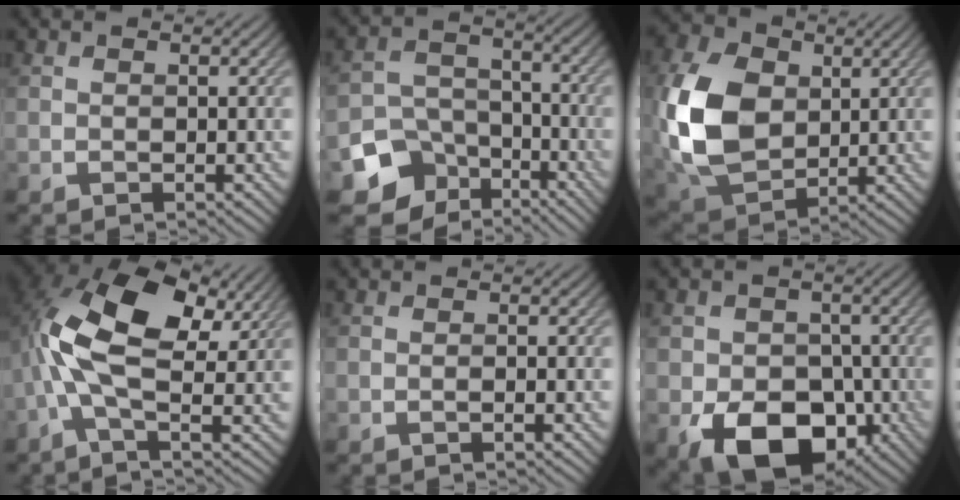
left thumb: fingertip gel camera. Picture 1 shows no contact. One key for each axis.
{"total": 8.6, "fx": -5.4, "fy": 6.1, "fz": 2.6, "tx": -0.061, "ty": -0.020, "tz": -0.104}
{"total": 13.6, "fx": 1.1, "fy": 9.8, "fz": 9.5, "tx": -0.249, "ty": 0.007, "tz": 0.021}
{"total": 11.9, "fx": 1.7, "fy": 5.5, "fz": 10.4, "tx": -0.212, "ty": 0.000, "tz": 0.024}
{"total": 0.7, "fx": -0.2, "fy": 0.0, "fz": 0.6, "tx": -0.013, "ty": 0.000, "tz": -0.007}
{"total": 10.9, "fx": -4.6, "fy": 7.3, "fz": 6.6, "tx": -0.109, "ty": -0.026, "tz": -0.077}